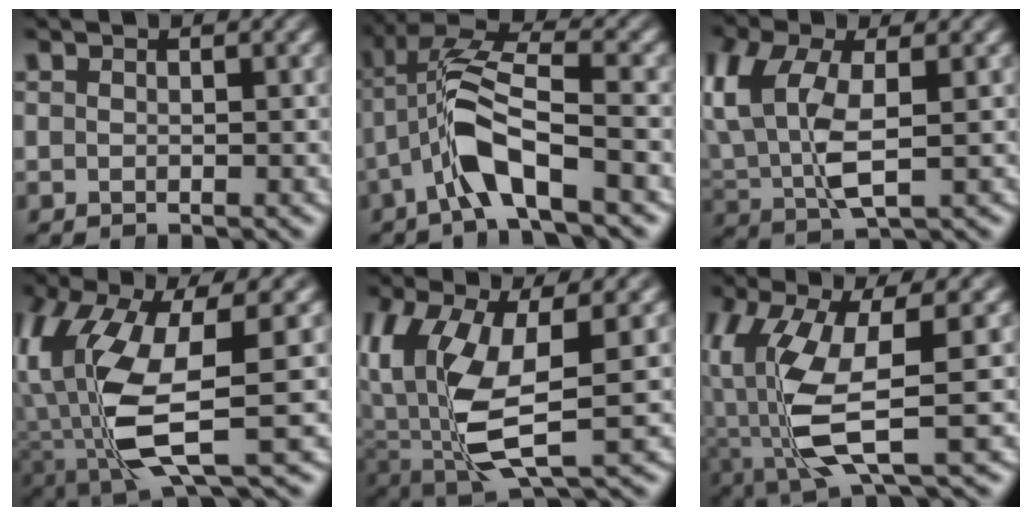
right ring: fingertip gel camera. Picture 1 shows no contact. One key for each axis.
{"total": 5.7, "fx": 0.1, "fy": 2.5, "fz": 5.1, "tx": -0.112, "ty": -0.010, "tz": 0.004}
{"total": 6.7, "fx": 1.1, "fy": 3.8, "fz": 5.3, "tx": -0.136, "ty": -0.024, "tz": 0.033}
{"total": 11.5, "fx": -0.3, "fy": 5.5, "fz": 10.1, "tx": -0.223, "ty": -0.035, "tz": 0.021}
{"total": 8.9, "fx": 0.2, "fy": 4.3, "fz": 7.7, "tx": -0.173, "ty": -0.031, "tz": 0.029}
{"total": 8.9, "fx": -0.8, "fy": 3.6, "fz": 8.1, "tx": -0.175, "ty": -0.027, "tz": 0.007}